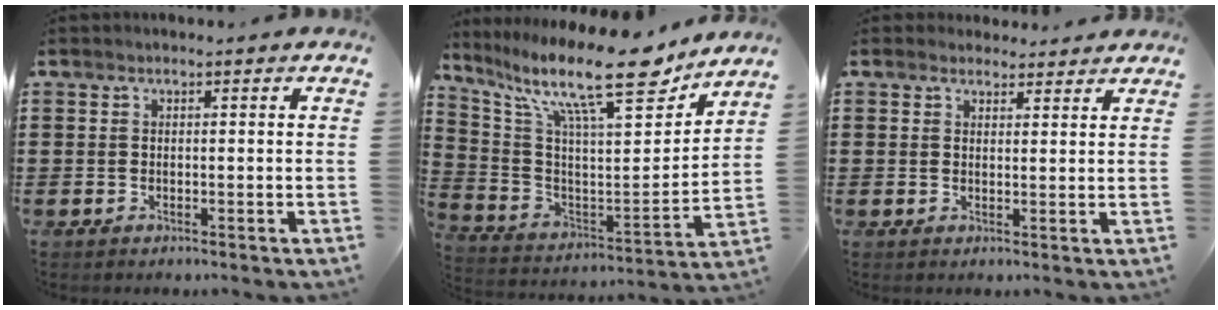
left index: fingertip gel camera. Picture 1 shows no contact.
{"total": 16.3, "force": [12.0, 3.1, 10.5], "torque": [-0.201, -0.083, 0.192]}
{"total": 2.4, "force": [2.2, 0.9, 0.1], "torque": [0.000, -0.002, 0.041]}